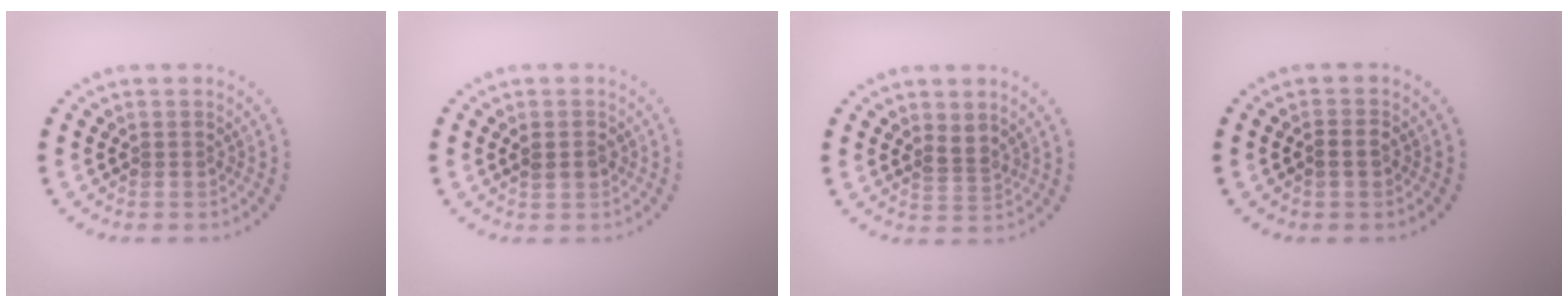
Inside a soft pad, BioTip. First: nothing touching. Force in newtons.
{"total": 1.4, "press": 1.4, "slide": 0.3}
{"total": 1.8, "press": 1.4, "slide": 1.2}
{"total": 1.2, "press": 1.1, "slide": 0.3}